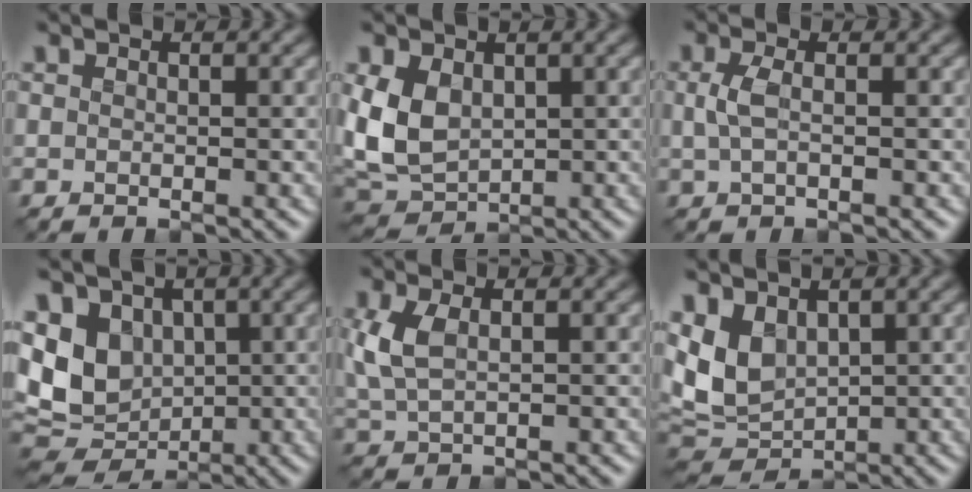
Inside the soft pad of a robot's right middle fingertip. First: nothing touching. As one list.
[{"total": 5.6, "force": [0.4, 4.0, 3.9], "torque": [-0.091, -0.005, 0.006]}, {"total": 1.8, "force": [-0.1, 0.7, 1.7], "torque": [-0.043, 0.000, -0.005]}, {"total": 8.6, "force": [0.6, 6.9, 5.1], "torque": [-0.120, -0.013, 0.005]}, {"total": 3.5, "force": [0.6, 1.9, 2.9], "torque": [-0.078, 0.001, 0.016]}, {"total": 6.5, "force": [1.5, 4.3, 4.6], "torque": [-0.109, -0.005, 0.026]}]